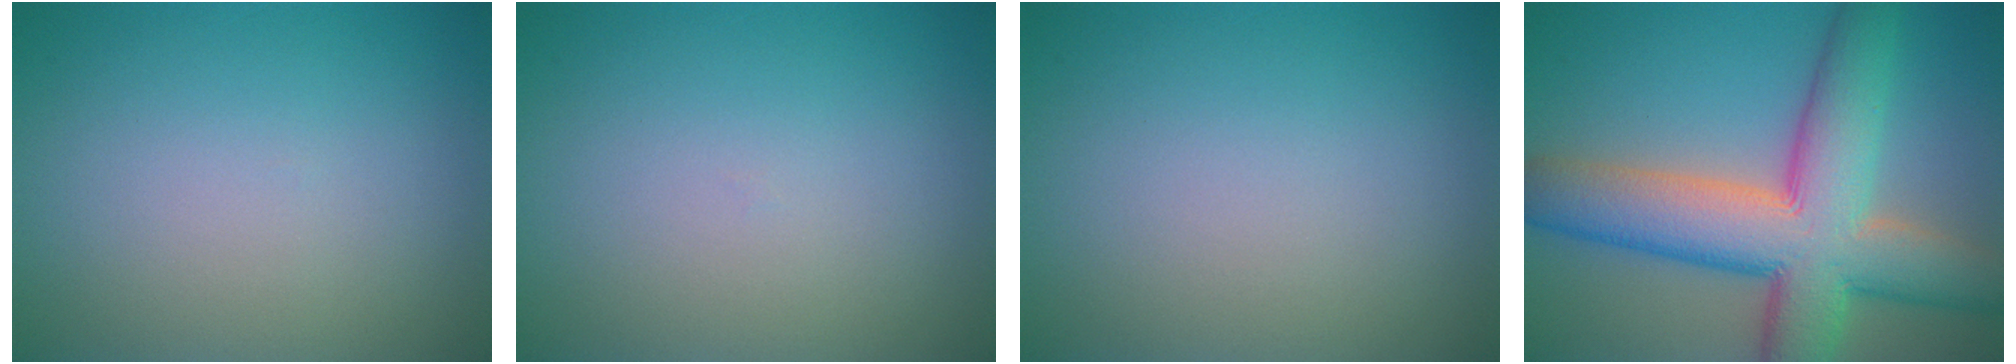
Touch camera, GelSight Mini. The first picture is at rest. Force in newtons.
{"total": 0.0}
{"total": 0.0}
{"total": 11.8, "press": 11.8, "slide": 0.5}